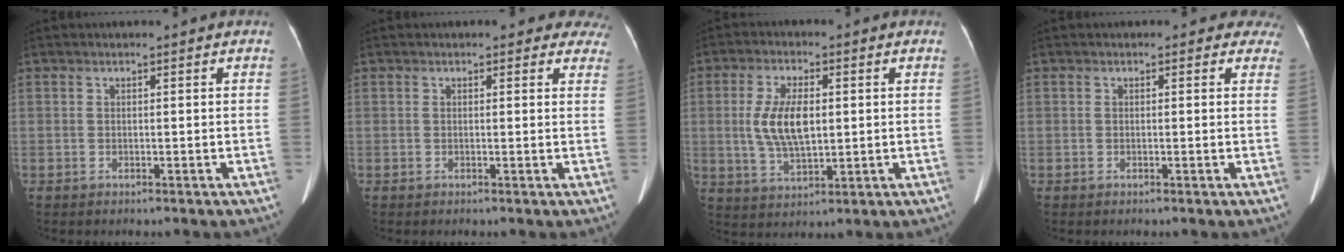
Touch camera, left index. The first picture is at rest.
{"total": 5.7, "force": [5.0, 2.6, 1.3], "torque": [0.017, -0.005, 0.028]}
{"total": 8.1, "force": [0.7, 3.4, 7.3], "torque": [-0.162, 0.007, 0.019]}
{"total": 2.6, "force": [2.0, 1.7, 0.2], "torque": [0.020, -0.006, -0.003]}